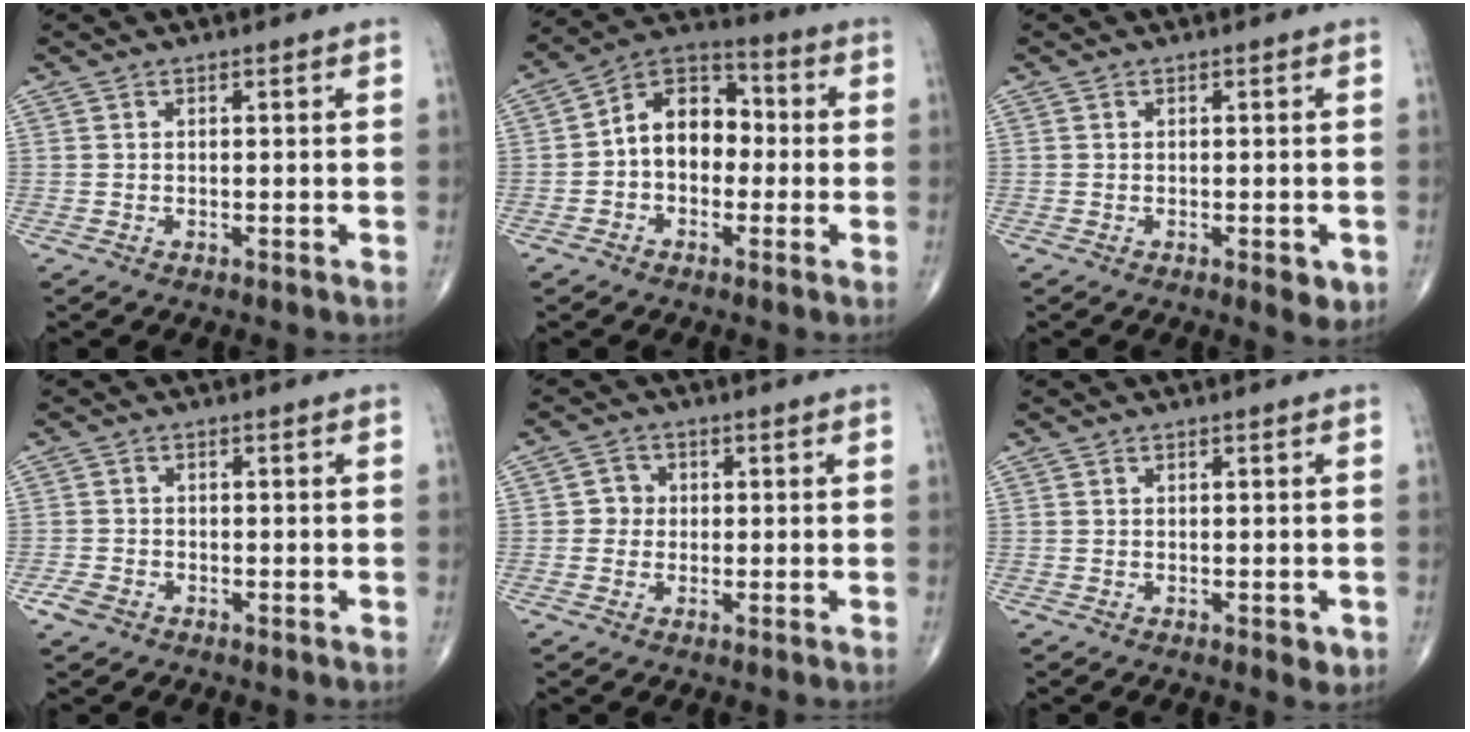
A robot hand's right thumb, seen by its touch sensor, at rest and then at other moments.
{"total": 11.2, "force": [-0.6, 8.1, 7.7], "torque": [-0.090, 0.041, -0.027]}
{"total": 2.9, "force": [-0.9, 1.2, 2.4], "torque": [-0.021, -0.004, -0.009]}
{"total": 2.6, "force": [-1.6, 1.7, 1.2], "torque": [-0.027, 0.004, -0.029]}
{"total": 3.0, "force": [0.1, 2.9, 0.8], "torque": [0.009, 0.008, -0.004]}
{"total": 2.0, "force": [-0.5, 1.1, 1.6], "torque": [-0.011, -0.001, -0.005]}